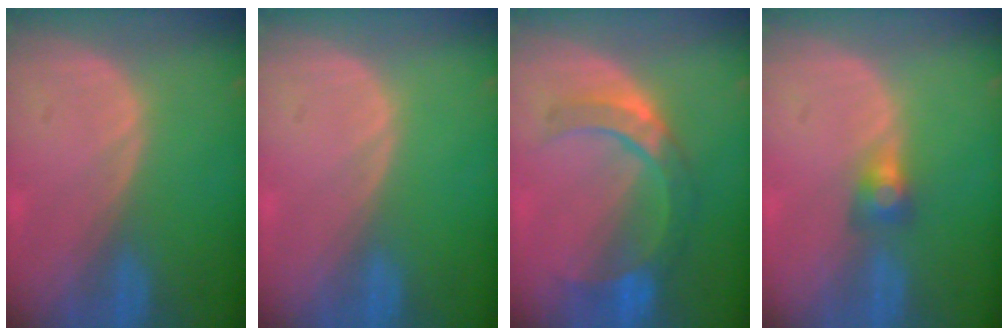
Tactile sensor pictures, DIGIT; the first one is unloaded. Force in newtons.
{"total": 0.0}
{"total": 7.2, "press": 7.1, "slide": 1.1}
{"total": 3.0, "press": 2.5, "slide": 1.6}